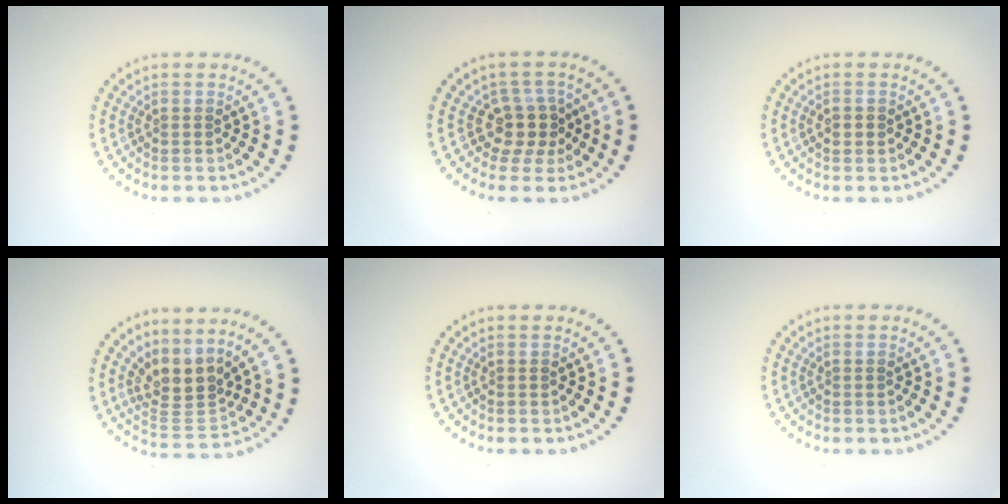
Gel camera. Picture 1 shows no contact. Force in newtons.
{"total": 2.9, "press": 2.2, "slide": 1.8}
{"total": 1.4, "press": 1.4, "slide": 0.0}
{"total": 3.7, "press": 2.6, "slide": 2.5}
{"total": 0.0}
{"total": 0.0}